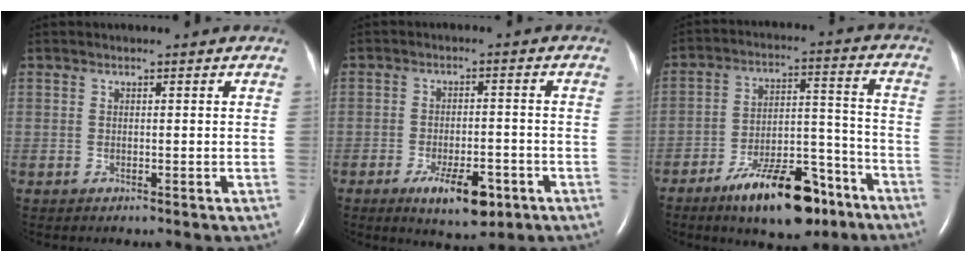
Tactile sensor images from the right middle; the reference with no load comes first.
{"total": 7.7, "force": [-4.1, 2.6, 6.0], "torque": [-0.101, -0.008, -0.058]}
{"total": 15.0, "force": [-10.1, 5.1, 9.9], "torque": [-0.152, 0.021, -0.159]}